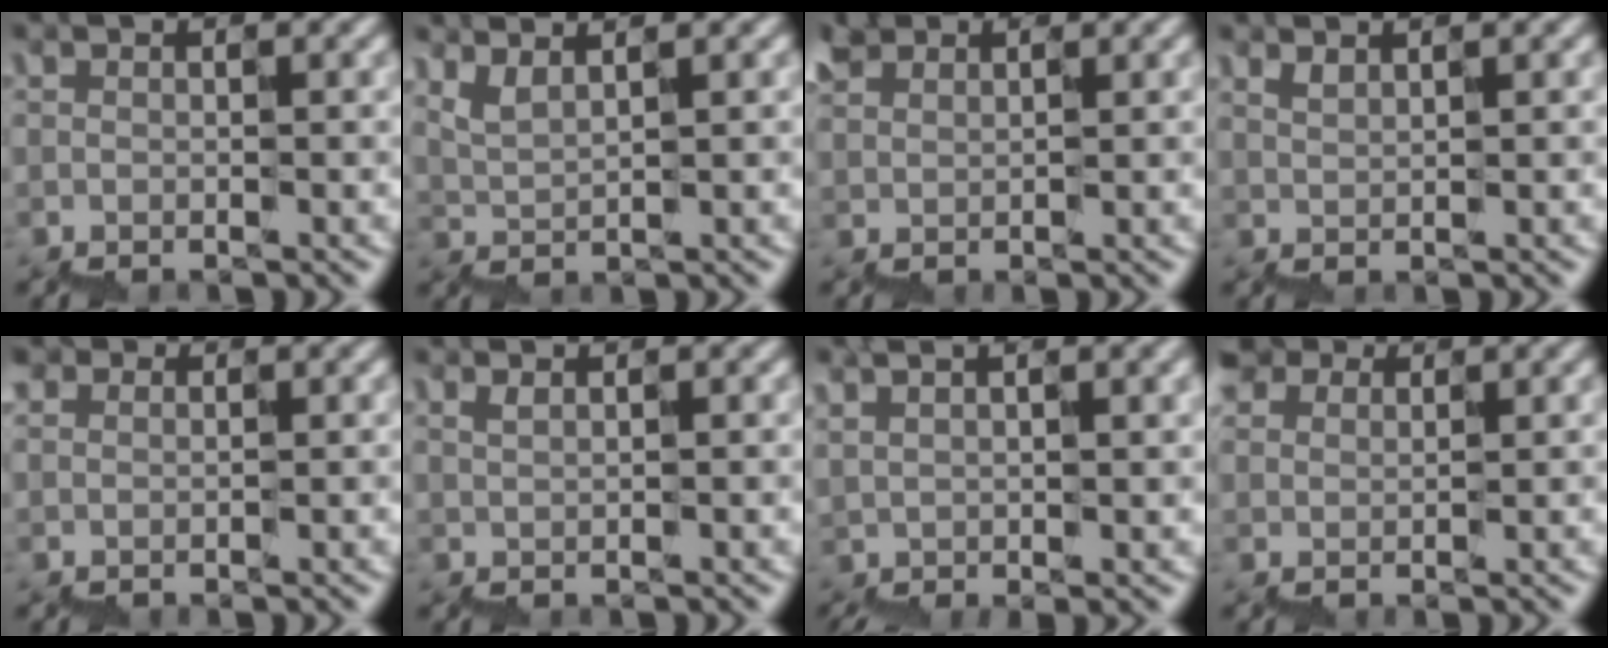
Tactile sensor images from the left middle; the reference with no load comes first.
{"total": 2.7, "force": [2.6, 0.3, 0.6], "torque": [-0.010, 0.011, 0.052]}
{"total": 2.9, "force": [2.1, 1.8, 0.9], "torque": [-0.015, 0.016, 0.033]}
{"total": 1.7, "force": [1.7, 0.1, 0.3], "torque": [-0.006, 0.010, 0.034]}
{"total": 1.2, "force": [0.5, 1.0, 0.5], "torque": [0.000, 0.007, 0.006]}
{"total": 1.5, "force": [1.4, 0.2, 0.6], "torque": [-0.005, 0.007, 0.027]}
{"total": 8.1, "force": [3.0, 3.3, 6.7], "torque": [-0.092, 0.032, 0.062]}
{"total": 4.4, "force": [2.4, 3.2, 1.9], "torque": [-0.033, 0.012, 0.042]}